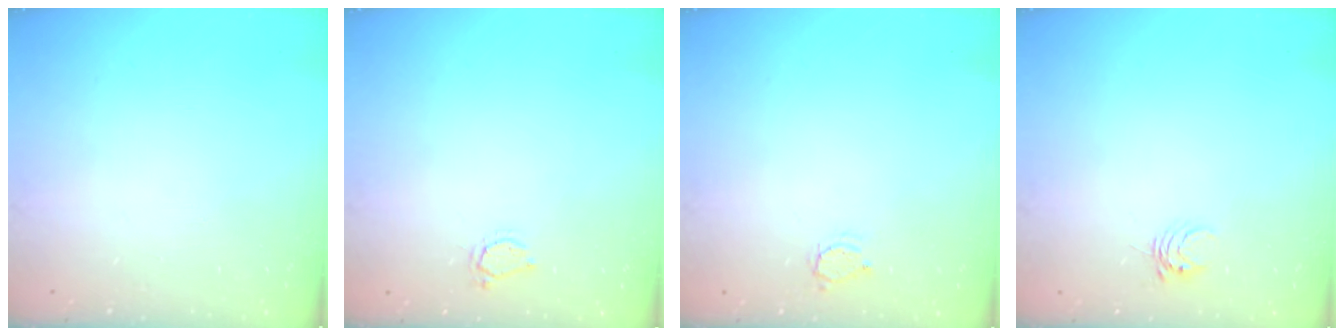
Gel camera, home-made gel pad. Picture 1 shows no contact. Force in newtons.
{"total": 3.2, "press": 3.2, "slide": 0.3}
{"total": 2.6, "press": 2.6, "slide": 0.2}
{"total": 3.8, "press": 3.8, "slide": 0.3}